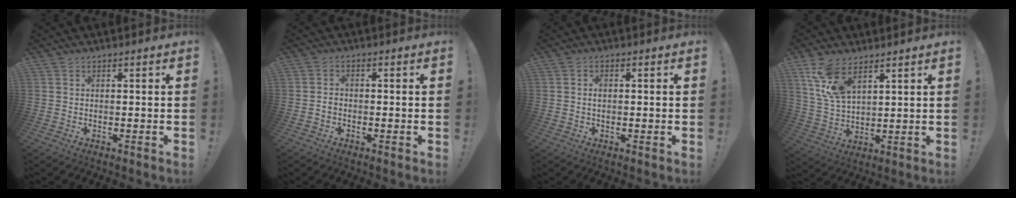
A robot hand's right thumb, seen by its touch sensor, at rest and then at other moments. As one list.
[{"total": 1.8, "force": [-1.1, 1.1, 0.9], "torque": [-0.021, 0.010, -0.019]}, {"total": 1.8, "force": [-0.1, 1.2, 1.3], "torque": [-0.026, 0.006, -0.003]}, {"total": 11.0, "force": [6.7, 5.5, 6.7], "torque": [-0.127, -0.021, 0.132]}]